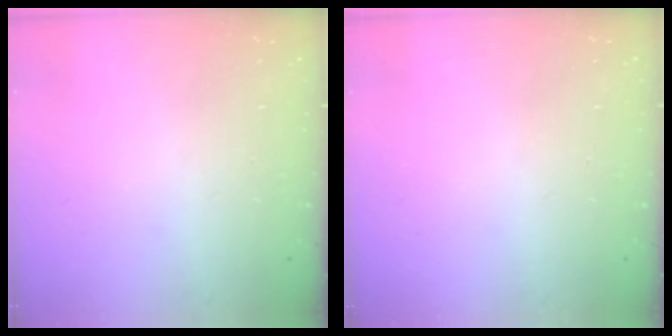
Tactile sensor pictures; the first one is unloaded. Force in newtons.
{"total": 0.0}